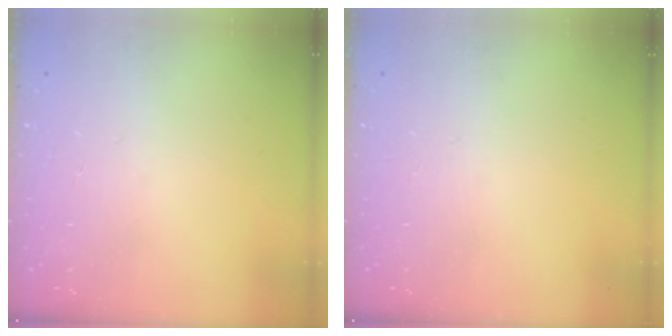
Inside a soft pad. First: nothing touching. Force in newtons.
{"total": 0.0}